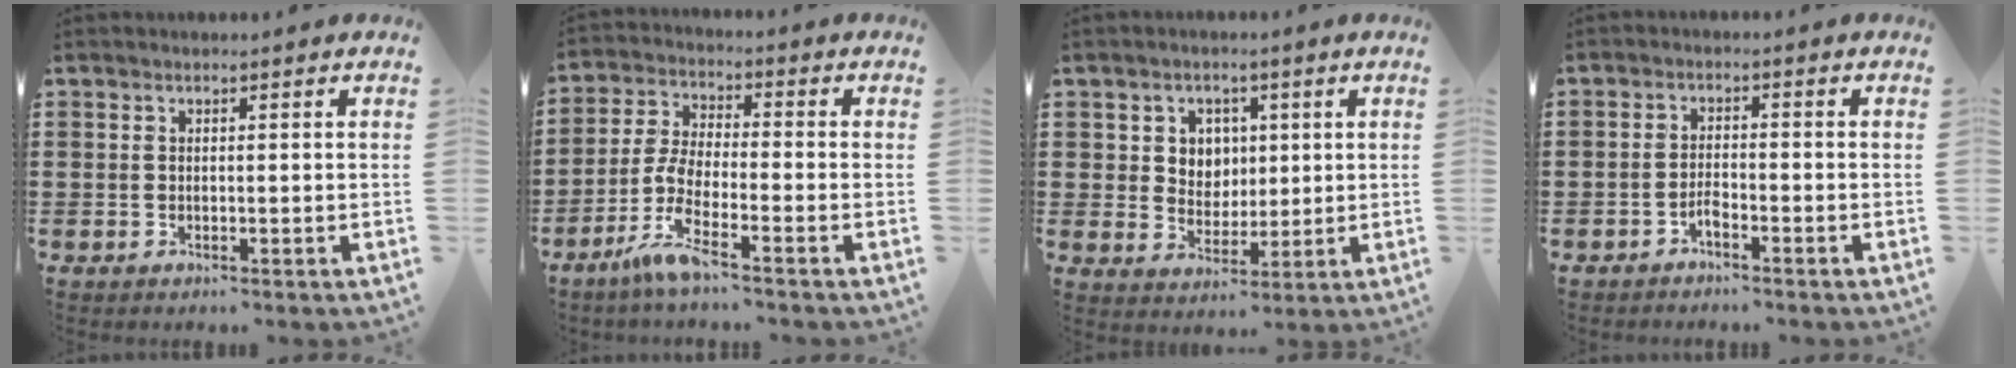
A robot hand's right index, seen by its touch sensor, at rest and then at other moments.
{"total": 6.7, "force": [-4.3, 1.2, 5.0], "torque": [-0.134, -0.019, -0.093]}
{"total": 4.7, "force": [1.6, 4.4, 0.9], "torque": [-0.040, 0.015, 0.027]}
{"total": 1.9, "force": [-1.5, 0.4, 1.1], "torque": [-0.024, 0.003, -0.030]}